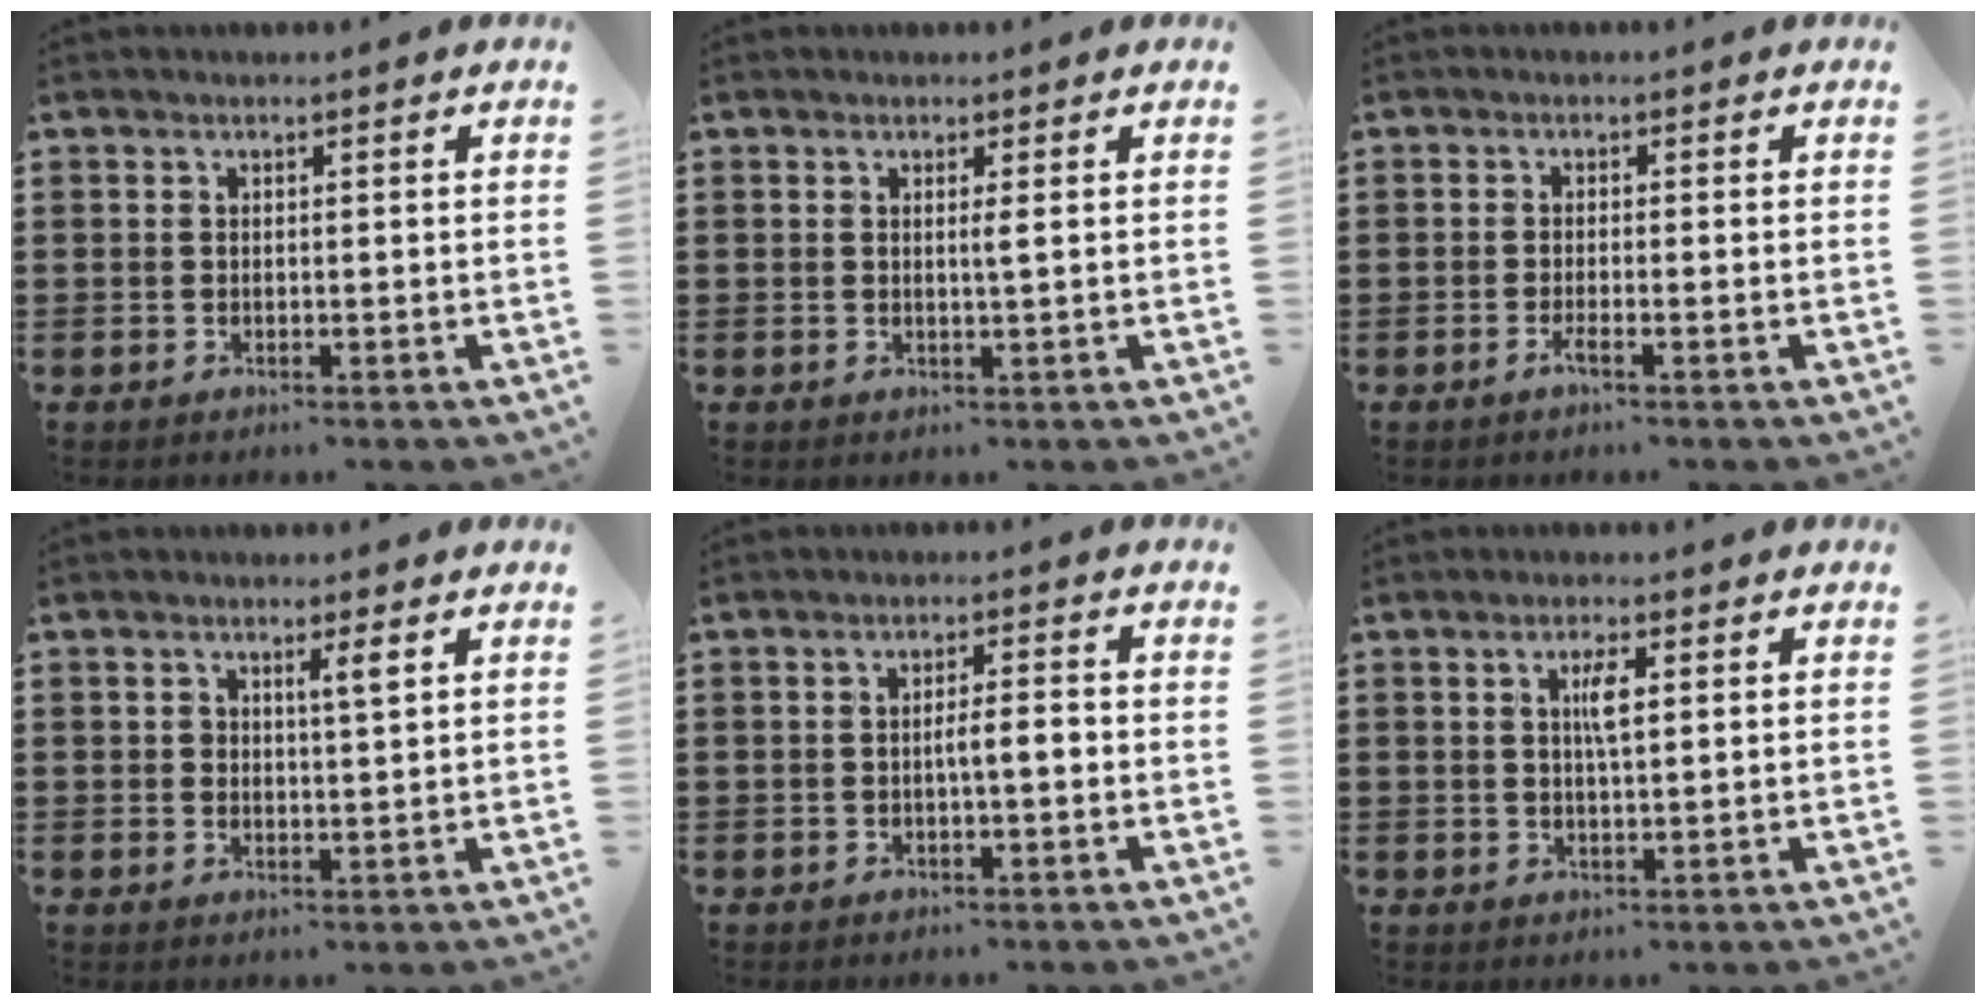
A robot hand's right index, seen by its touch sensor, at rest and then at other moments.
{"total": 1.1, "force": [0.3, -0.2, 1.0], "torque": [-0.020, -0.004, 0.004]}
{"total": 1.6, "force": [-1.0, 0.0, 1.2], "torque": [-0.028, -0.007, -0.020]}
{"total": 2.1, "force": [0.9, 0.5, 1.9], "torque": [-0.037, 0.003, 0.014]}
{"total": 2.8, "force": [-0.6, 0.4, 2.6], "torque": [-0.047, 0.002, -0.012]}
{"total": 3.0, "force": [0.7, 0.6, 2.8], "torque": [-0.057, 0.005, 0.009]}